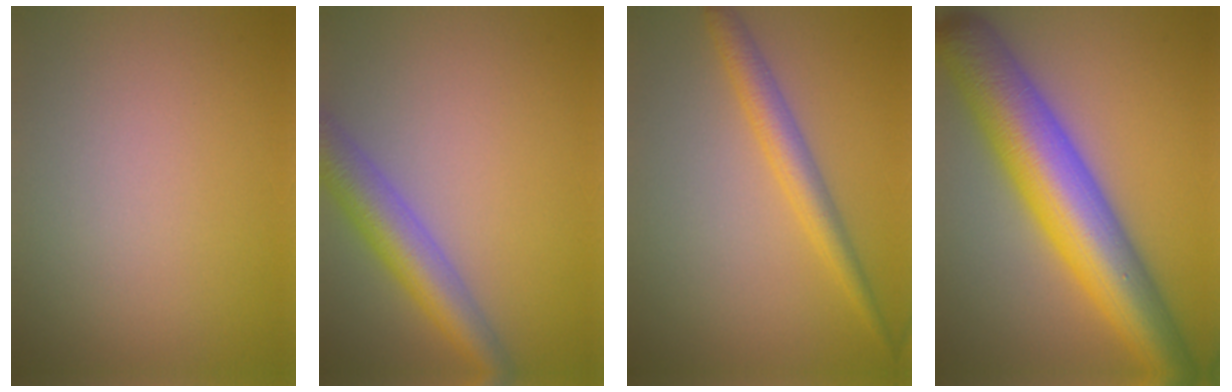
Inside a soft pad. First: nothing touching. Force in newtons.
{"total": 5.3, "press": 5.3, "slide": 0.2}
{"total": 3.0, "press": 3.0, "slide": 0.1}
{"total": 11.8, "press": 11.7, "slide": 0.2}